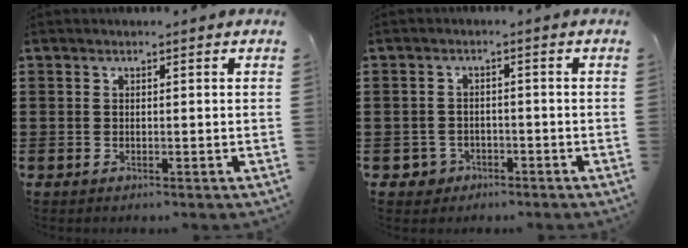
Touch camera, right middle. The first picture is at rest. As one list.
[{"total": 2.3, "force": [-1.7, 1.5, 0.1], "torque": [-0.010, 0.002, -0.039]}]